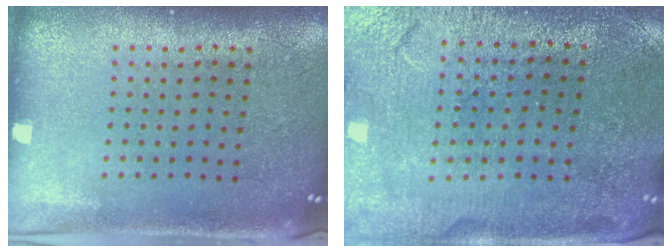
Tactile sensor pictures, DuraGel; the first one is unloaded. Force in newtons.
{"total": 1.3, "press": 1.3, "slide": 0.1}